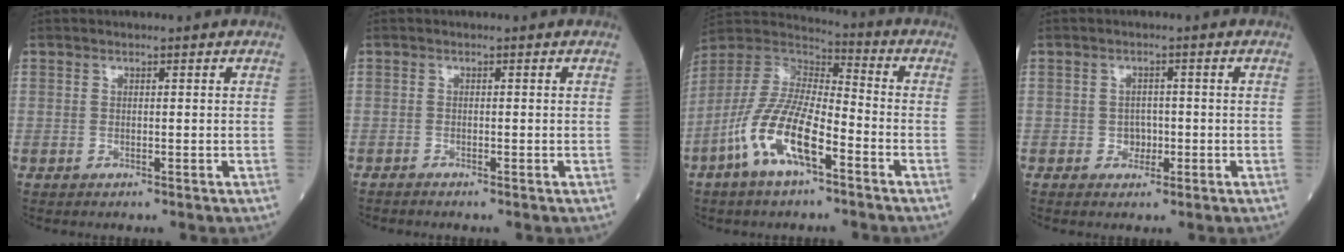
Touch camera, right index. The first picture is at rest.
{"total": 0.5, "force": [-0.5, -0.1, 0.0], "torque": [-0.001, -0.001, -0.013]}
{"total": 13.4, "force": [-6.2, 3.9, 11.2], "torque": [-0.240, 0.004, -0.118]}
{"total": 1.9, "force": [-0.5, 1.6, 1.0], "torque": [-0.008, 0.008, -0.003]}